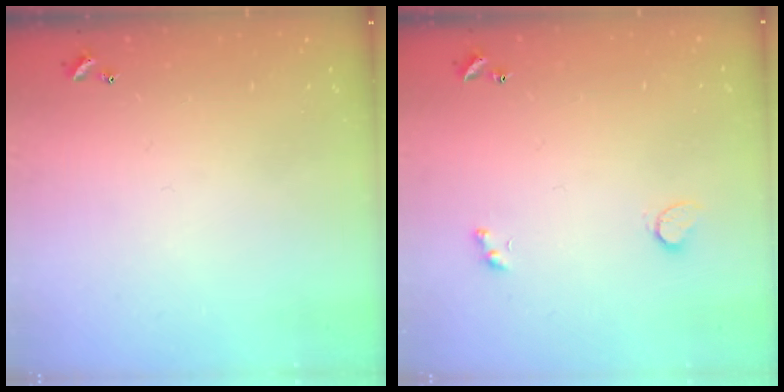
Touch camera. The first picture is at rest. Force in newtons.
{"total": 3.9, "press": 3.8, "slide": 1.1}